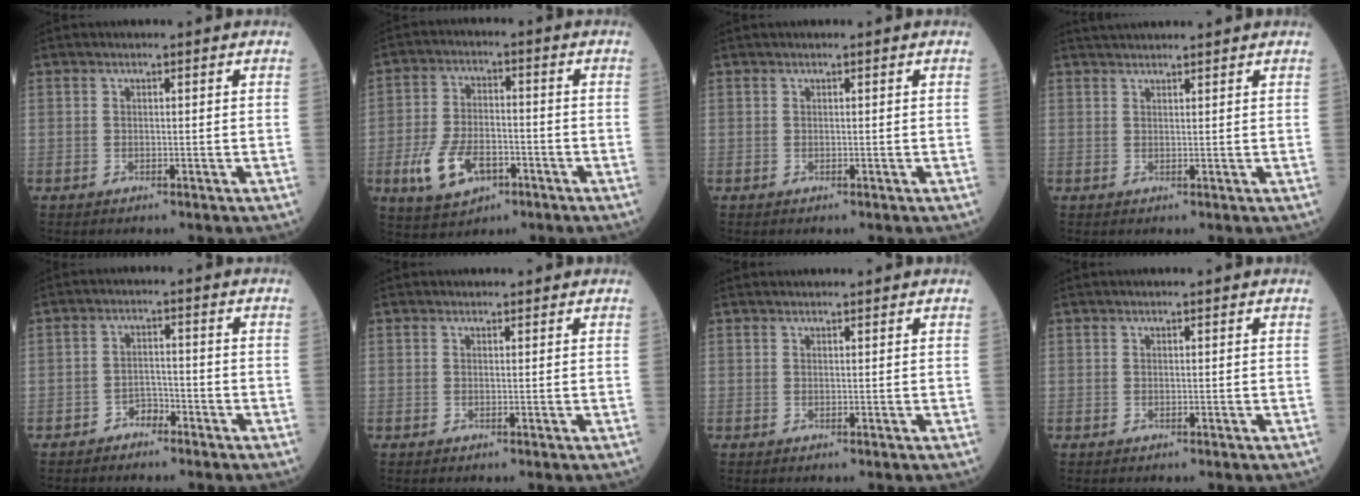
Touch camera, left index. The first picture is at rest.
{"total": 9.3, "force": [-4.0, 5.2, 6.6], "torque": [-0.144, -0.005, -0.069]}
{"total": 0.0}
{"total": 4.6, "force": [4.4, -0.2, 1.4], "torque": [-0.019, 0.035, 0.068]}
{"total": 2.4, "force": [-2.0, 1.2, 0.6], "torque": [-0.007, 0.002, -0.039]}
{"total": 1.4, "force": [1.2, 0.6, 0.1], "torque": [-0.005, 0.009, 0.012]}
{"total": 2.9, "force": [2.8, 0.2, 0.8], "torque": [-0.009, 0.022, 0.037]}
{"total": 1.3, "force": [1.2, -0.1, 0.5], "torque": [-0.007, 0.016, 0.021]}